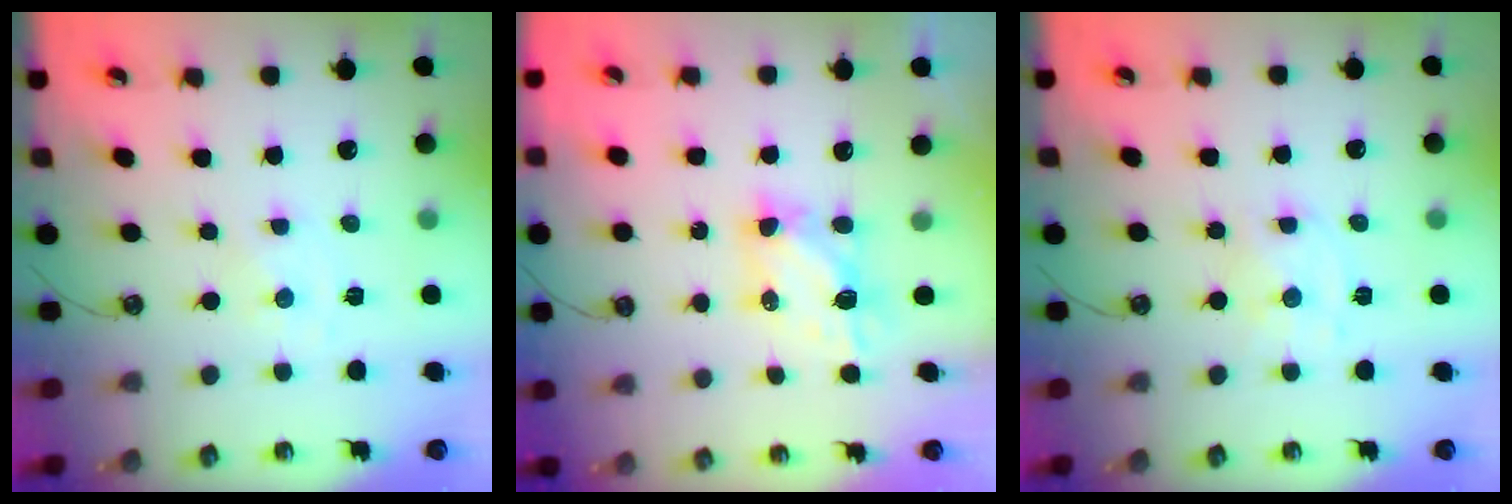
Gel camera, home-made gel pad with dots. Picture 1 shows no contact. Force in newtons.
{"total": 6.2, "press": 6.2, "slide": 0.2}
{"total": 3.9, "press": 3.8, "slide": 1.0}